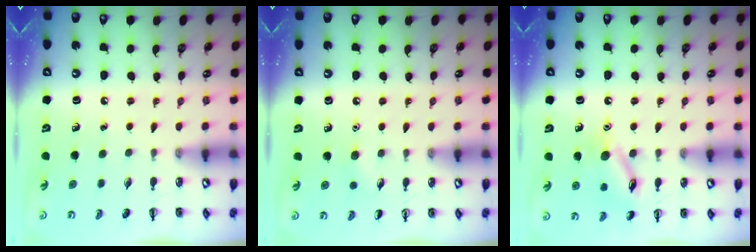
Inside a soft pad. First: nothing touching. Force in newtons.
{"total": 4.1, "press": 3.9, "slide": 1.3}
{"total": 11.7, "press": 11.7, "slide": 0.6}